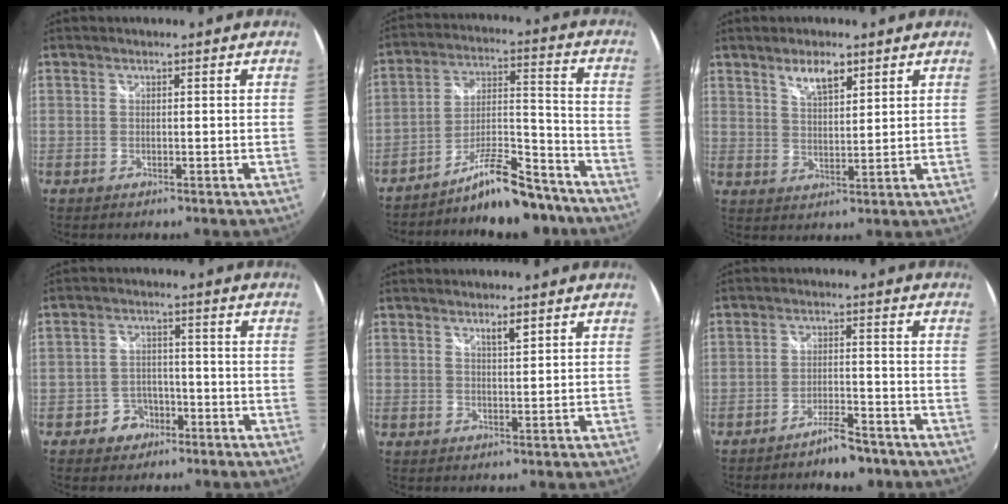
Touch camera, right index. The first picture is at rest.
{"total": 13.3, "force": [-11.2, 3.3, 6.2], "torque": [-0.105, 0.037, -0.171]}
{"total": 5.4, "force": [3.6, 1.9, 3.6], "torque": [-0.059, 0.003, 0.064]}
{"total": 5.3, "force": [-3.2, 4.1, 0.9], "torque": [-0.034, 0.013, -0.046]}
{"total": 2.2, "force": [1.6, 0.4, 1.5], "torque": [-0.023, 0.001, 0.026]}
{"total": 5.2, "force": [-4.4, 1.4, 2.3], "torque": [-0.057, 0.005, -0.069]}